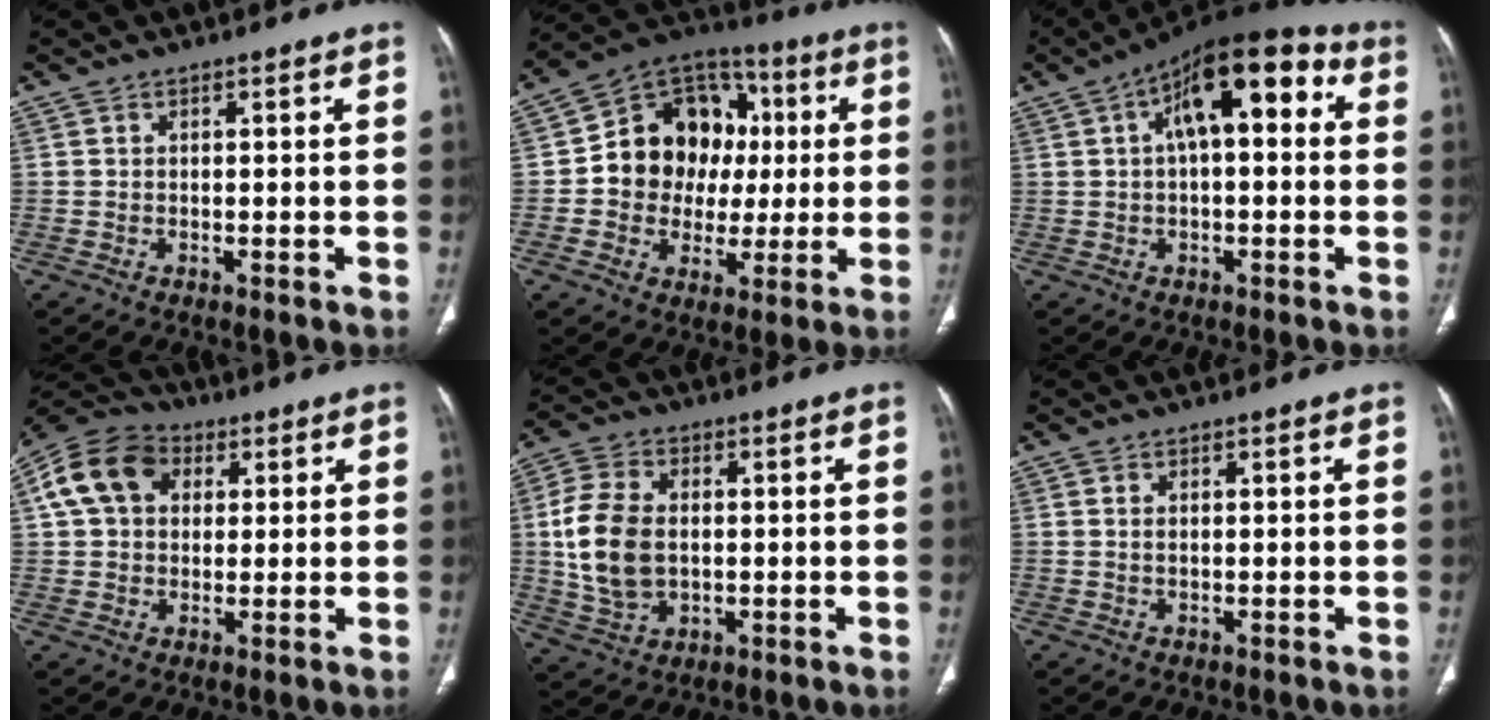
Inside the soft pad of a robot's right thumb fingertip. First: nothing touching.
{"total": 17.5, "force": [1.2, 14.6, 9.5], "torque": [-0.096, 0.027, 0.020]}
{"total": 15.1, "force": [3.8, 6.7, 13.0], "torque": [-0.172, 0.038, 0.048]}
{"total": 12.6, "force": [3.6, 9.6, 7.4], "torque": [-0.127, 0.019, 0.054]}
{"total": 12.8, "force": [0.4, 8.6, 9.5], "torque": [-0.188, 0.004, 0.014]}
{"total": 0.7, "force": [0.2, 0.3, 0.6], "torque": [-0.015, 0.001, 0.006]}